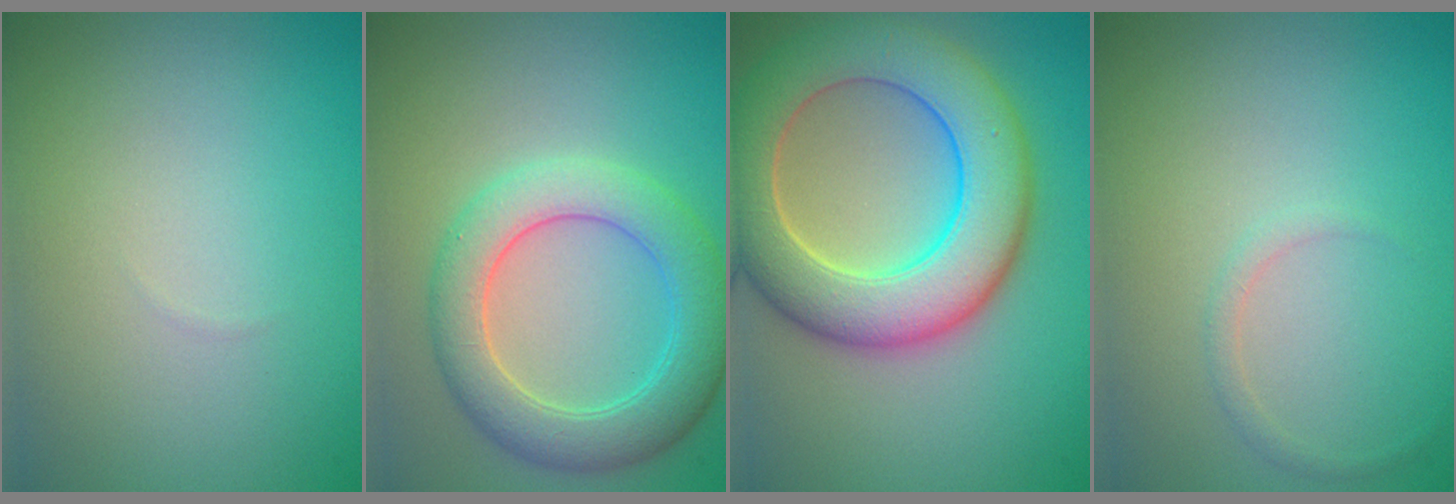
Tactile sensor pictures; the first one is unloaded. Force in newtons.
{"total": 5.7, "press": 5.7, "slide": 0.3}
{"total": 9.6, "press": 9.6, "slide": 0.6}
{"total": 0.8, "press": 0.8, "slide": 0.1}